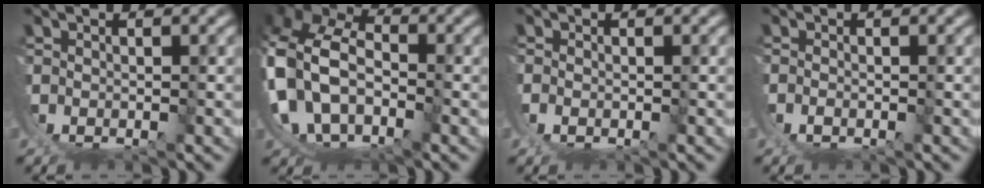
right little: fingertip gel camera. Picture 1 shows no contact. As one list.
[{"total": 16.8, "force": [1.3, 14.3, 8.7], "torque": [-0.256, -0.048, 0.016]}, {"total": 0.8, "force": [0.4, 0.2, 0.7], "torque": [-0.021, -0.003, 0.010]}, {"total": 1.0, "force": [0.2, 0.6, 0.8], "torque": [-0.020, -0.001, 0.005]}]